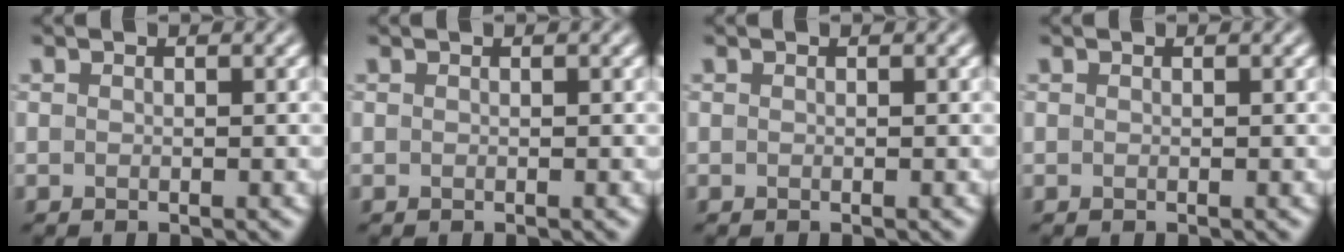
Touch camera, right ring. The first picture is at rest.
{"total": 0.0}
{"total": 0.0}
{"total": 0.0}